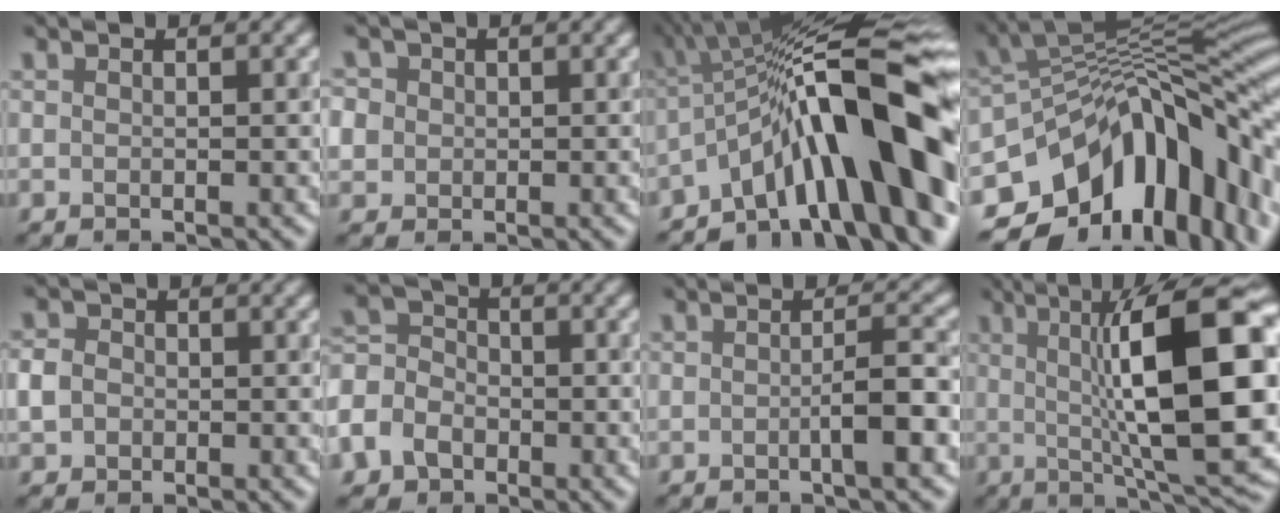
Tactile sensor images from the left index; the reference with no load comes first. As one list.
[{"total": 4.7, "force": [1.5, 4.1, 1.8], "torque": [-0.047, 0.024, 0.010]}, {"total": 15.9, "force": [-4.8, 4.1, 14.6], "torque": [-0.171, 0.042, -0.083]}, {"total": 16.4, "force": [-6.1, 9.0, 12.2], "torque": [-0.189, -0.004, -0.105]}, {"total": 2.3, "force": [-0.3, 2.1, 1.0], "torque": [-0.017, 0.002, -0.008]}, {"total": 7.9, "force": [-4.0, 6.2, 2.9], "torque": [-0.065, -0.016, -0.084]}, {"total": 3.0, "force": [-0.7, 0.5, 2.9], "torque": [-0.045, 0.006, -0.013]}, {"total": 15.2, "force": [1.7, 3.8, 14.6], "torque": [-0.196, 0.009, 0.021]}]